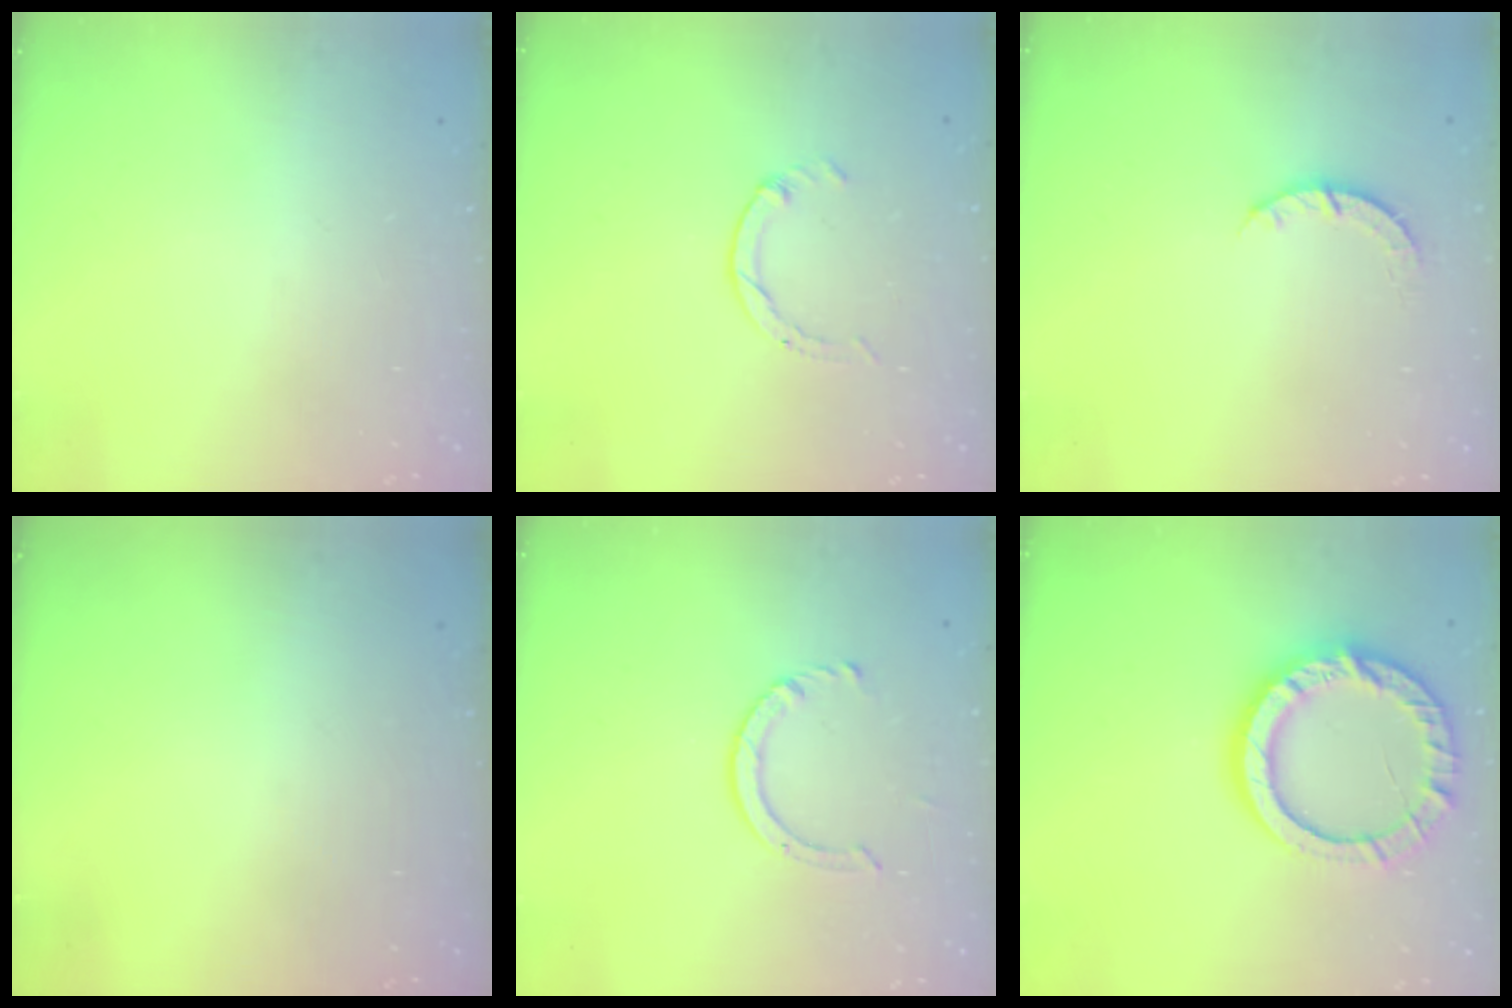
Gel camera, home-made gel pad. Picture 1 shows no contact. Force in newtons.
{"total": 0.5, "press": 0.5, "slide": 0.1}
{"total": 3.2, "press": 3.2, "slide": 0.4}
{"total": 0.0}
{"total": 4.0, "press": 3.9, "slide": 0.5}
{"total": 14.7, "press": 14.7, "slide": 1.0}